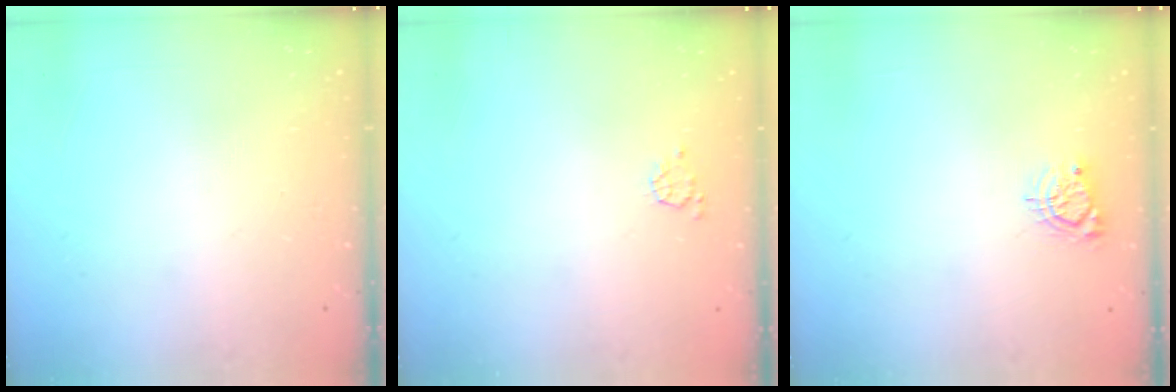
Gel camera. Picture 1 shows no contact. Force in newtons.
{"total": 3.3, "press": 3.3, "slide": 0.3}
{"total": 5.0, "press": 4.9, "slide": 0.6}